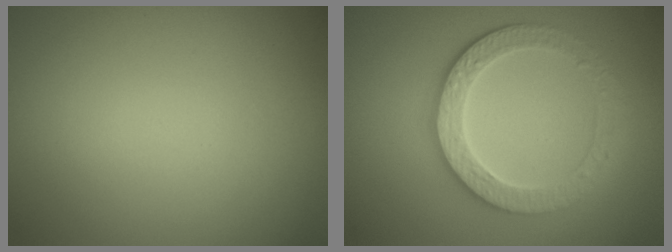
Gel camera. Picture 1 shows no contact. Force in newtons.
{"total": 4.5, "press": 4.0, "slide": 2.1}